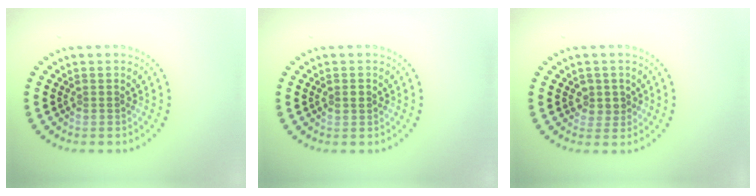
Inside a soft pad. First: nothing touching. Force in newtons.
{"total": 1.3, "press": 1.3, "slide": 0.1}
{"total": 1.7, "press": 1.4, "slide": 0.9}